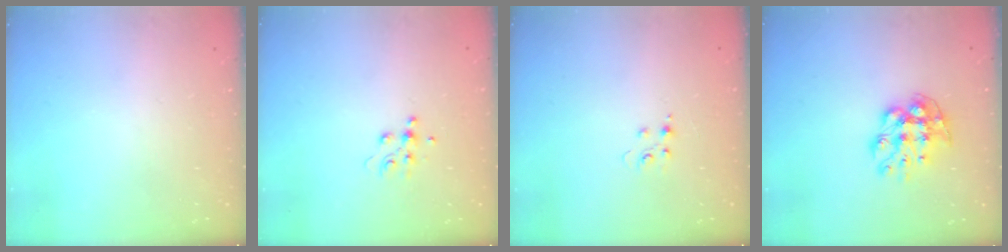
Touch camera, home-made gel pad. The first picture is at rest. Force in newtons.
{"total": 6.8, "press": 6.7, "slide": 1.2}
{"total": 3.8, "press": 3.8, "slide": 0.4}
{"total": 9.9, "press": 9.9, "slide": 0.7}